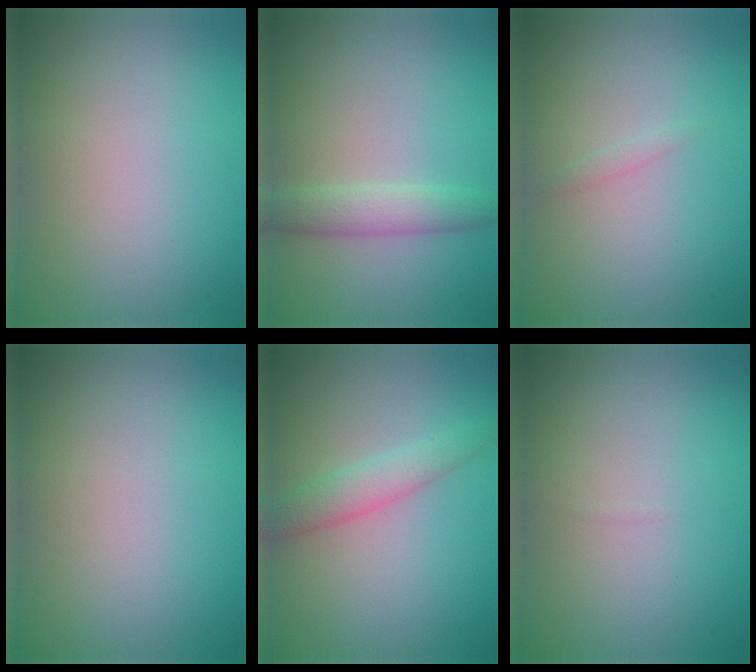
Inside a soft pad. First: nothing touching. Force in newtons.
{"total": 2.7, "press": 2.7, "slide": 0.1}
{"total": 0.6, "press": 0.6, "slide": 0.0}
{"total": 0.0}
{"total": 2.7, "press": 2.7, "slide": 0.0}
{"total": 0.0}